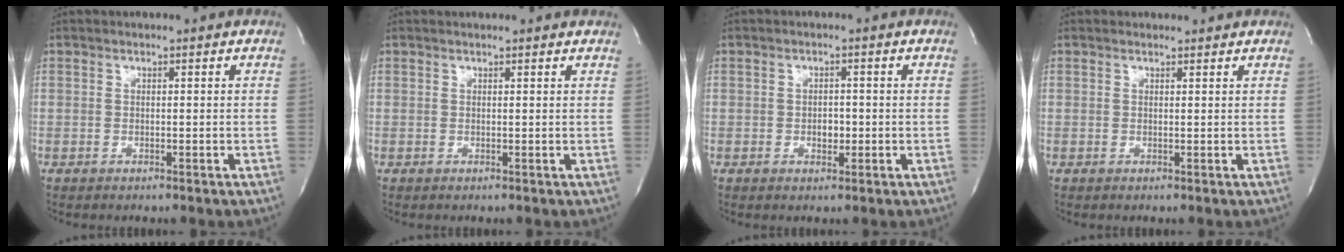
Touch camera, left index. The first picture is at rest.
{"total": 3.9, "force": [3.7, 0.5, 0.9], "torque": [-0.016, 0.018, 0.035]}
{"total": 1.7, "force": [-0.4, 1.2, 1.2], "torque": [-0.018, 0.000, -0.005]}
{"total": 1.5, "force": [1.5, 0.3, -0.1], "torque": [-0.013, 0.004, 0.019]}